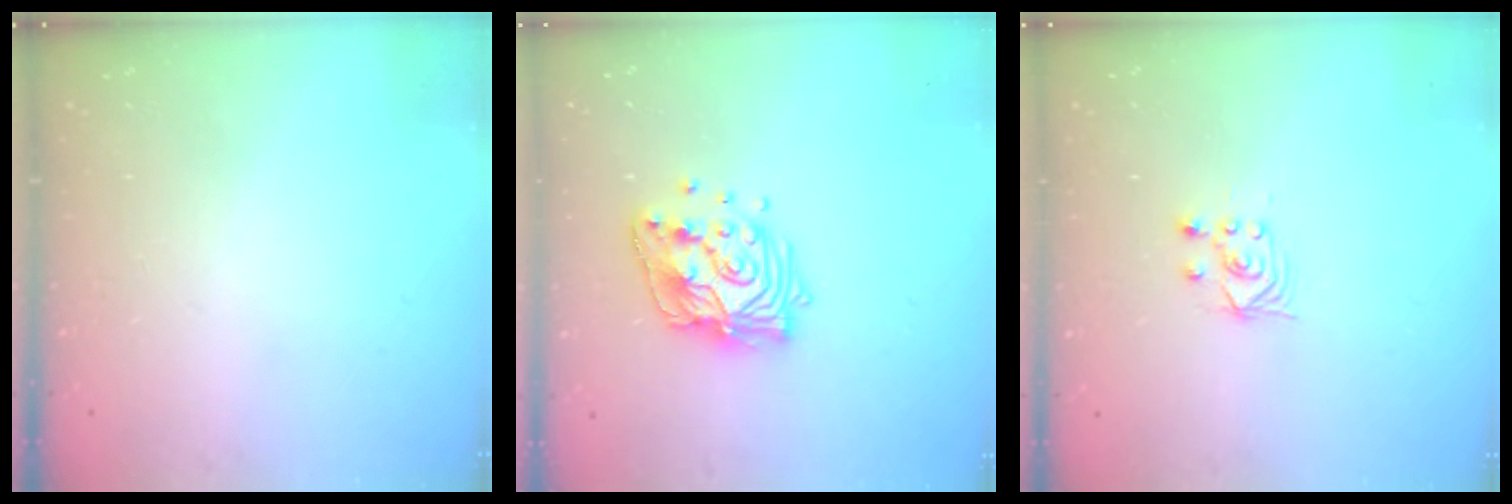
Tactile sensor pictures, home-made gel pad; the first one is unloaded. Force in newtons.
{"total": 15.9, "press": 15.8, "slide": 1.8}
{"total": 3.5, "press": 3.0, "slide": 1.7}